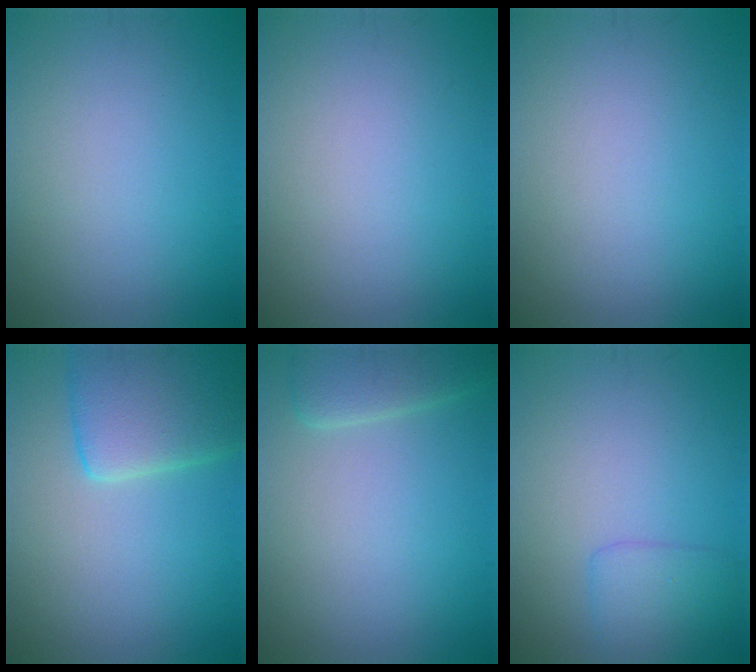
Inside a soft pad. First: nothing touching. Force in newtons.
{"total": 0.0}
{"total": 0.0}
{"total": 5.7, "press": 5.7, "slide": 0.7}
{"total": 2.9, "press": 2.9, "slide": 0.3}
{"total": 2.3, "press": 2.3, "slide": 0.1}